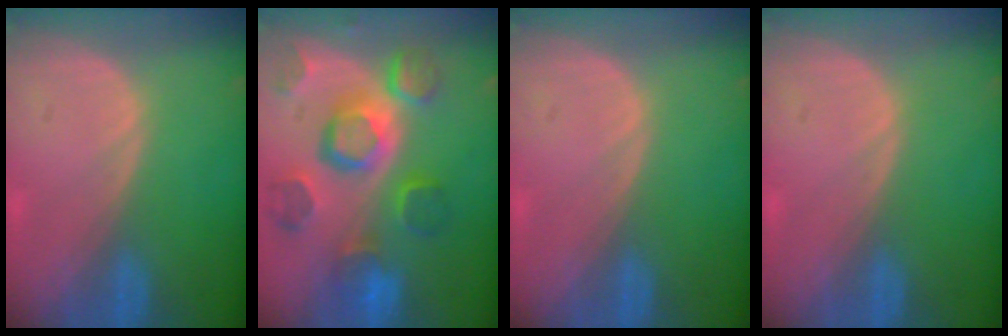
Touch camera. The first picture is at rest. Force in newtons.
{"total": 12.1, "press": 10.4, "slide": 6.1}
{"total": 0.0}
{"total": 0.0}